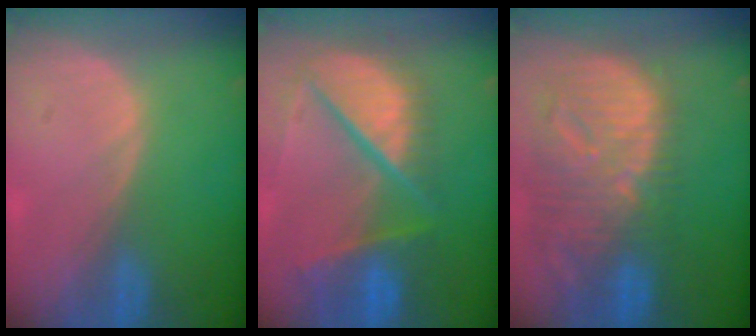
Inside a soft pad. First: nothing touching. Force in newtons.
{"total": 11.4, "press": 9.4, "slide": 6.4}
{"total": 12.9, "press": 11.2, "slide": 6.4}